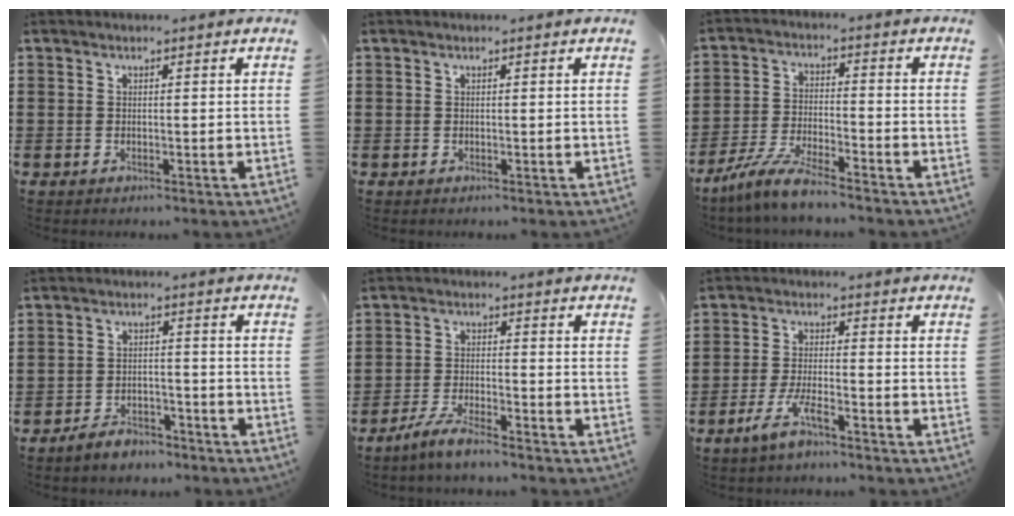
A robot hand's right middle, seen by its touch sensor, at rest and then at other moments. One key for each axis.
{"total": 0.0}
{"total": 6.6, "fx": -6.0, "fy": 0.3, "fz": 2.9, "tx": -0.079, "ty": -0.010, "tz": -0.121}
{"total": 3.9, "fx": -3.7, "fy": 1.0, "fz": 0.7, "tx": -0.012, "ty": 0.011, "tz": -0.073}
{"total": 4.6, "fx": -4.1, "fy": 0.3, "fz": 2.2, "tx": -0.057, "ty": -0.005, "tz": -0.082}
{"total": 5.5, "fx": -3.8, "fy": 0.9, "fz": 3.9, "tx": -0.084, "ty": -0.004, "tz": -0.070}